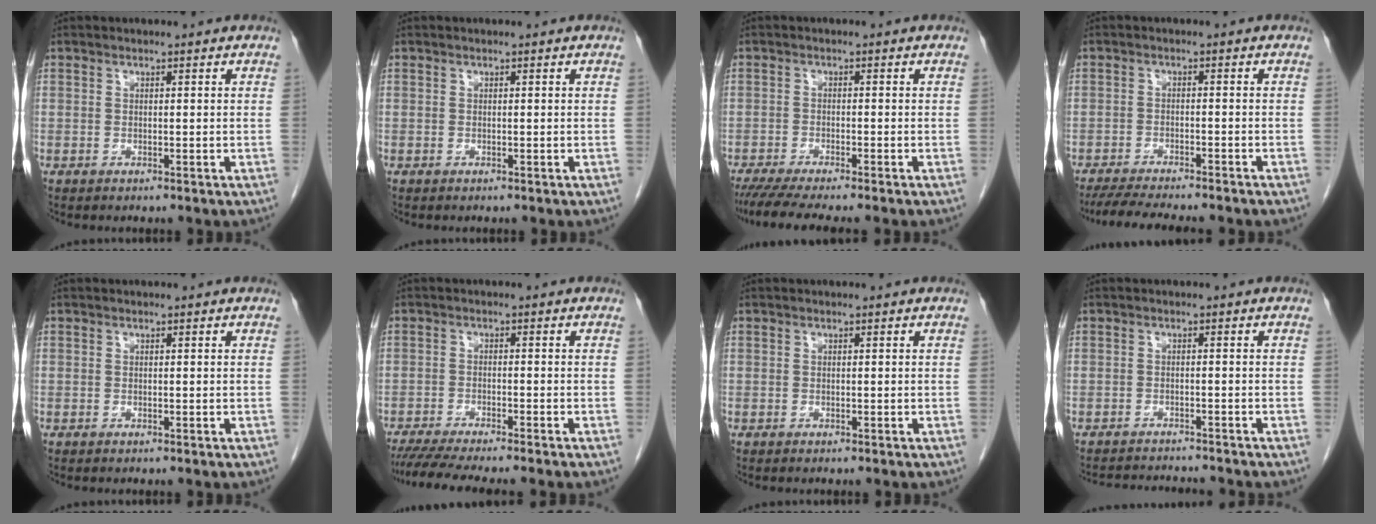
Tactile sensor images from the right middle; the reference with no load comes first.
{"total": 0.0}
{"total": 7.9, "force": [-6.7, -0.2, 4.1], "torque": [-0.053, -0.019, -0.107]}
{"total": 11.0, "force": [-9.6, 1.1, 5.3], "torque": [-0.072, -0.013, -0.138]}
{"total": 0.0}
{"total": 9.4, "force": [-8.1, -0.4, 4.7], "torque": [-0.056, -0.018, -0.127]}
{"total": 0.0}
{"total": 7.6, "force": [-7.4, 0.5, 1.8], "torque": [-0.022, -0.001, -0.104]}